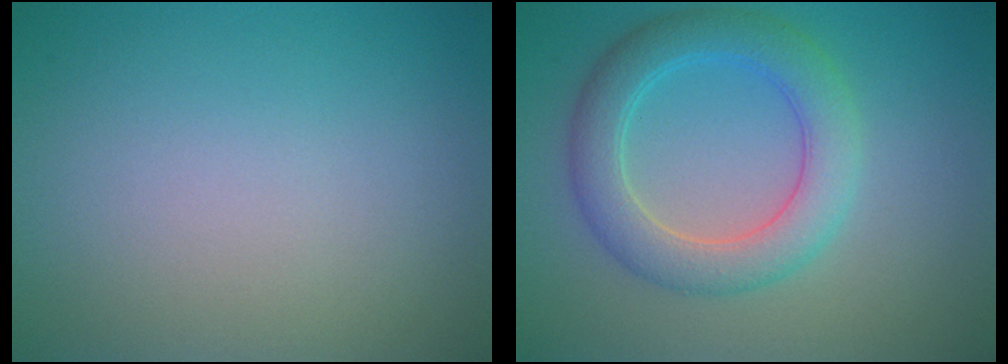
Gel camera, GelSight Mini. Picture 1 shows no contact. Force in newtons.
{"total": 5.0, "press": 5.0, "slide": 0.2}